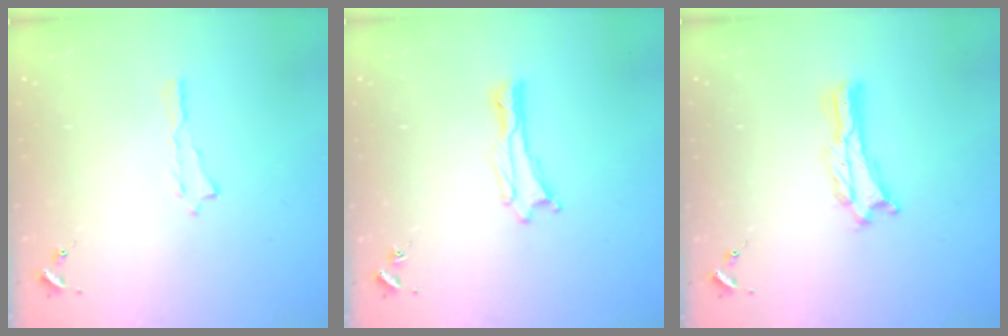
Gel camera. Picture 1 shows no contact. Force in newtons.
{"total": 0.0}
{"total": 0.8, "press": 0.7, "slide": 0.2}